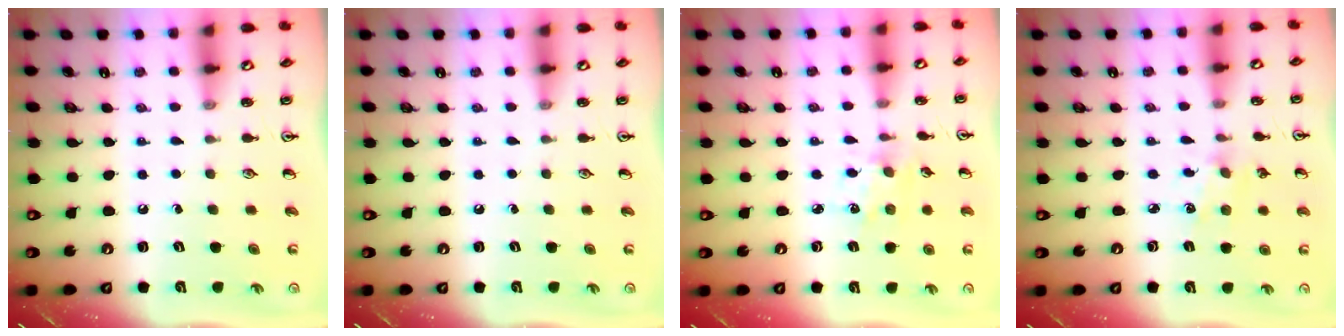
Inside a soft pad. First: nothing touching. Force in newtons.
{"total": 0.0}
{"total": 1.7, "press": 1.7, "slide": 0.3}
{"total": 2.4, "press": 2.4, "slide": 0.6}